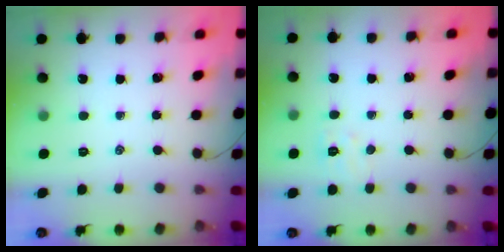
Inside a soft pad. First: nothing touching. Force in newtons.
{"total": 5.0, "press": 4.9, "slide": 1.0}